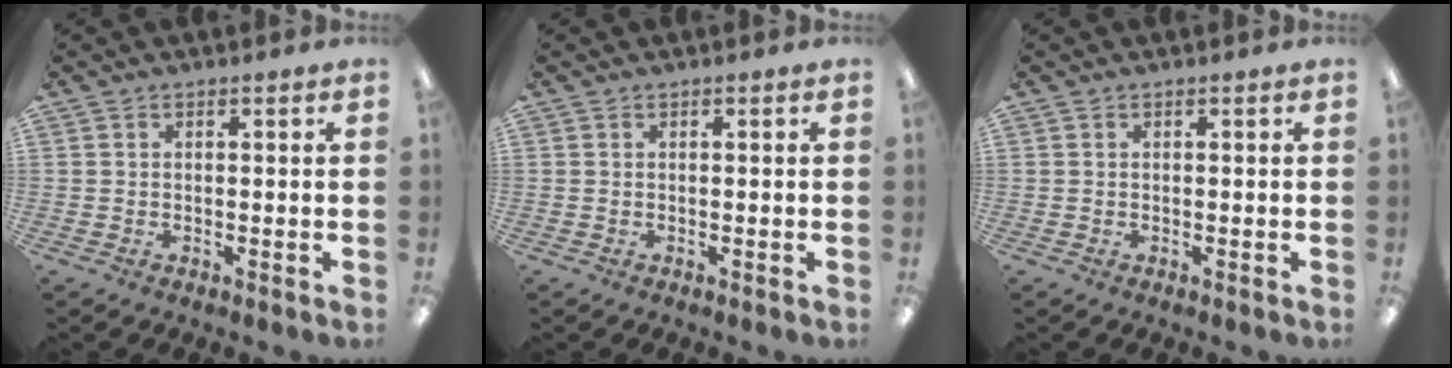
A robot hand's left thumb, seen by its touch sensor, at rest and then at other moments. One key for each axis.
{"total": 0.0}
{"total": 0.0}